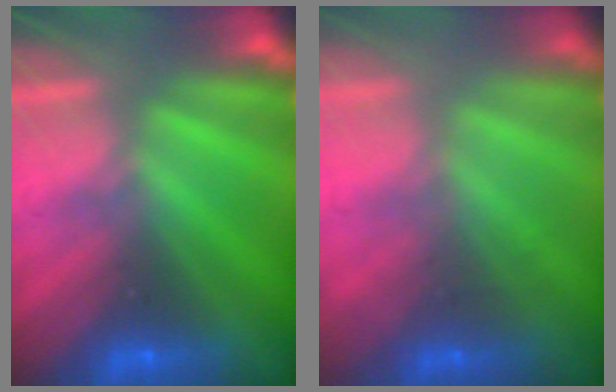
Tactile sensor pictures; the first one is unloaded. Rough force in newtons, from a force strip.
{"total": 1.6}